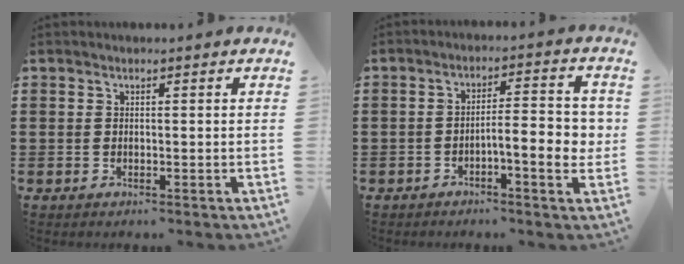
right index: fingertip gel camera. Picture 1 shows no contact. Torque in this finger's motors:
{"motor_torque": [0.17, -0.16, 0.30, 0.09]}